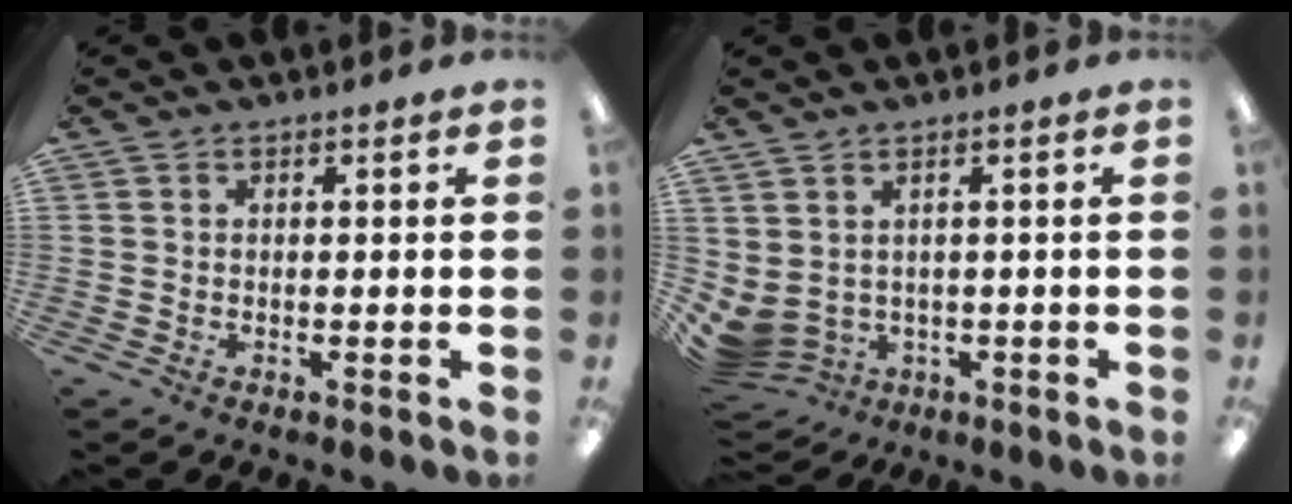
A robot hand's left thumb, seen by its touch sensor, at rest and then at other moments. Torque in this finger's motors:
{"motor_torque": [0.14, 1.45, 0.11, -0.15, 0.11]}